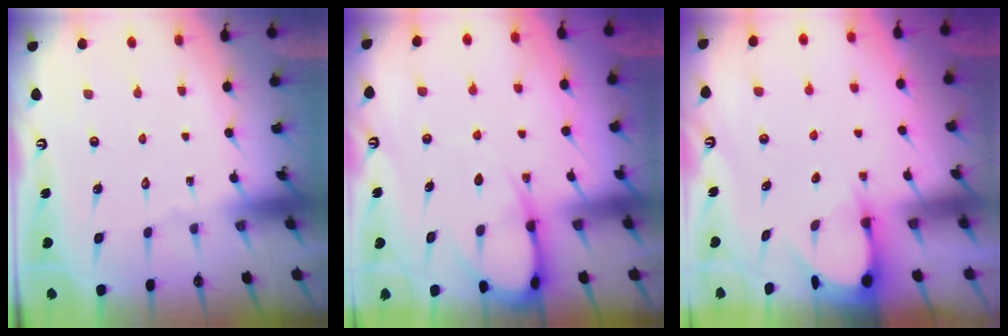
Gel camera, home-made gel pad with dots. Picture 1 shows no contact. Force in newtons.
{"total": 7.7, "press": 7.7, "slide": 0.9}
{"total": 3.4, "press": 3.4, "slide": 0.3}